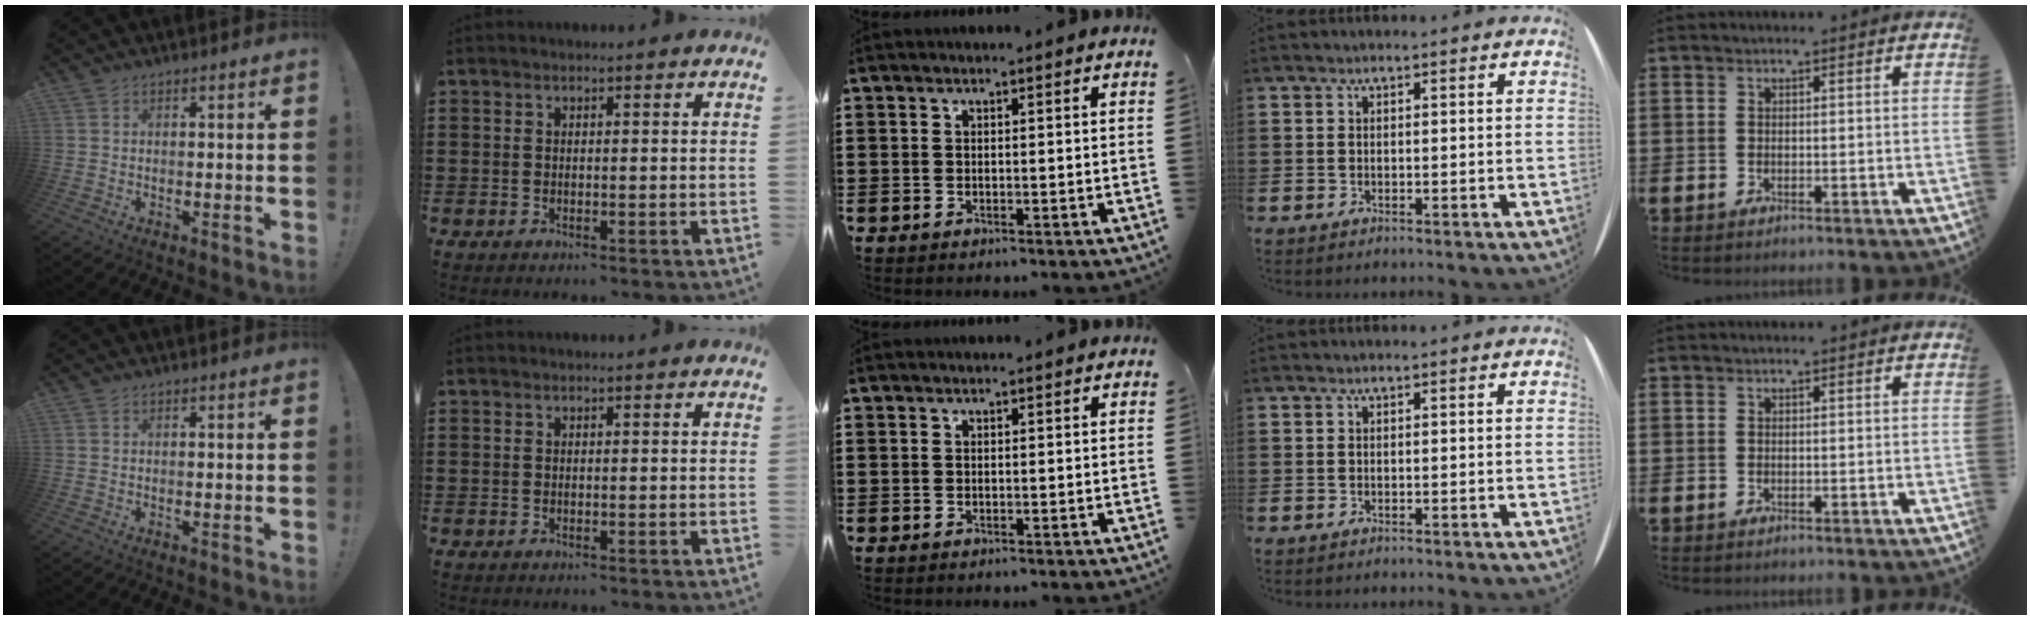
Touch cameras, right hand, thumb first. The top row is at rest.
{}